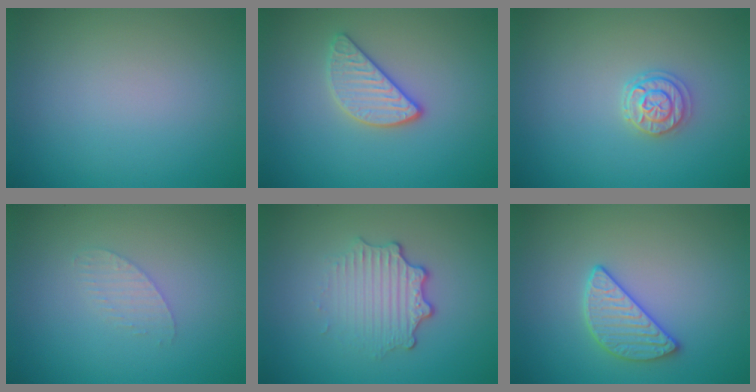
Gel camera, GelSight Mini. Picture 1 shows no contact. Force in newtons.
{"total": 2.8, "press": 2.7, "slide": 0.9}
{"total": 2.2, "press": 2.0, "slide": 0.8}
{"total": 1.4, "press": 1.4, "slide": 0.1}
{"total": 3.3, "press": 2.5, "slide": 2.2}
{"total": 2.8, "press": 2.7, "slide": 0.7}